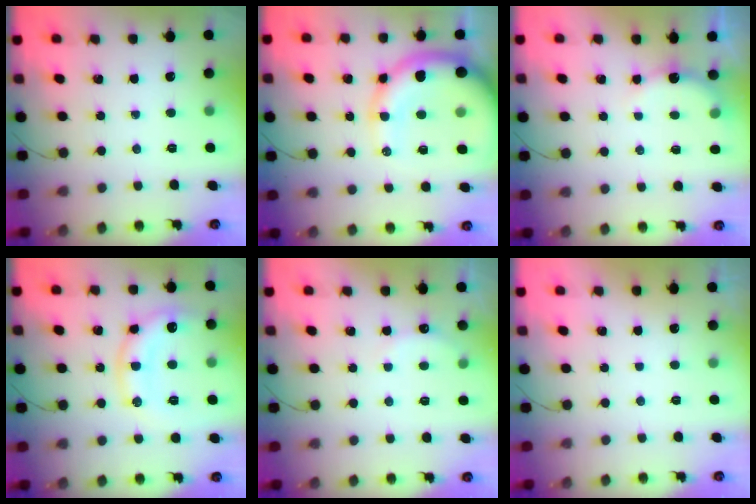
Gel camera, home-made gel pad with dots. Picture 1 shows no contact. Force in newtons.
{"total": 16.5, "press": 16.2, "slide": 3.6}
{"total": 2.9, "press": 2.9, "slide": 0.5}
{"total": 13.7, "press": 13.7, "slide": 1.0}
{"total": 6.0, "press": 5.9, "slide": 1.1}
{"total": 3.0, "press": 3.0, "slide": 0.1}